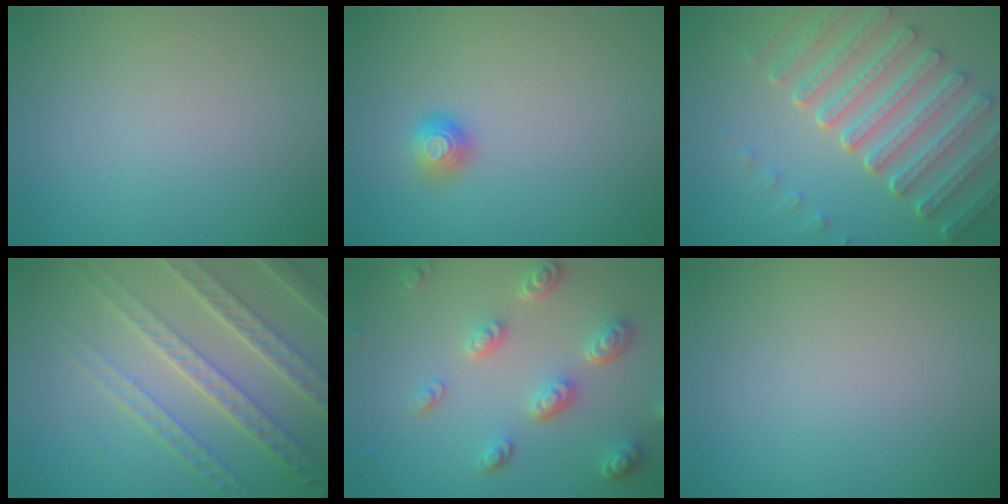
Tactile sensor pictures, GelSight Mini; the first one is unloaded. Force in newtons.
{"total": 1.1, "press": 1.1, "slide": 0.1}
{"total": 7.1, "press": 5.3, "slide": 4.7}
{"total": 6.0, "press": 5.0, "slide": 3.3}
{"total": 5.0, "press": 3.7, "slide": 3.3}
{"total": 0.0}